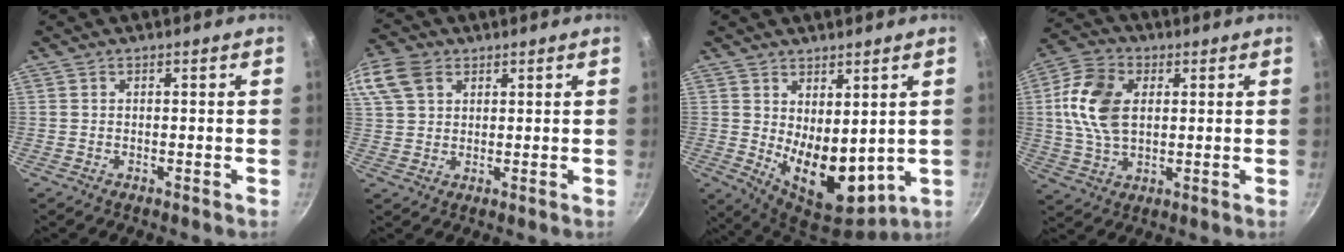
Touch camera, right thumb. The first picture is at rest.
{"total": 9.9, "force": [4.6, 6.9, 5.5], "torque": [-0.115, 0.011, 0.086]}
{"total": 12.4, "force": [1.7, 7.2, 10.0], "torque": [-0.123, -0.045, 0.049]}
{"total": 13.0, "force": [2.1, 8.5, 9.6], "torque": [-0.170, 0.004, 0.034]}